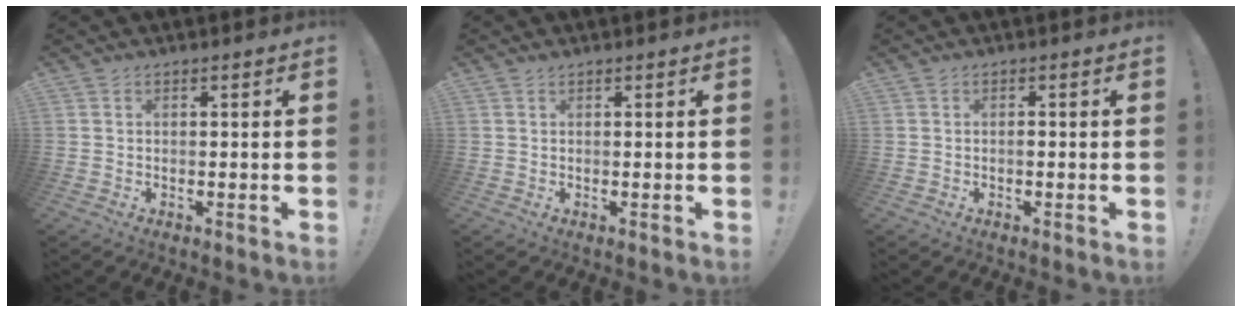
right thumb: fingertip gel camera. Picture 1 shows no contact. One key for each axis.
{"total": 0.0}
{"total": 0.7, "fx": -0.4, "fy": 0.3, "fz": 0.4, "tx": -0.007, "ty": 0.001, "tz": -0.009}